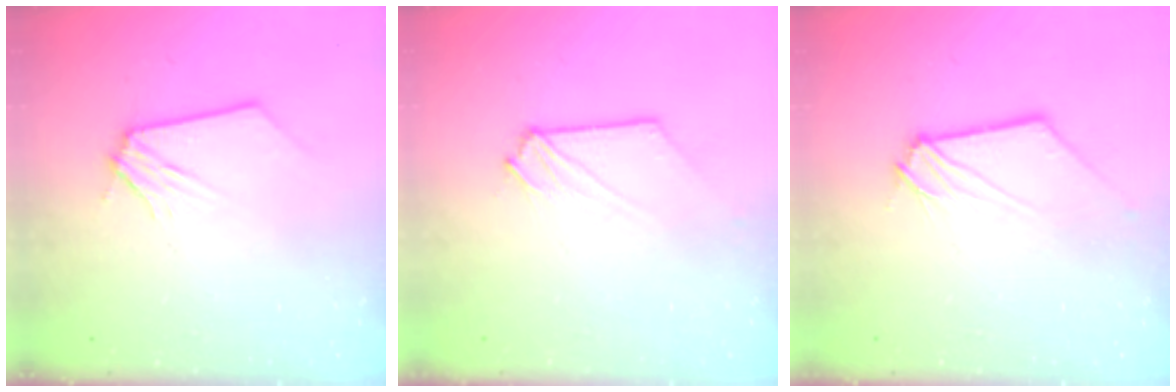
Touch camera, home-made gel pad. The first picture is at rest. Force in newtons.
{"total": 0.0}
{"total": 0.8, "press": 0.8, "slide": 0.1}